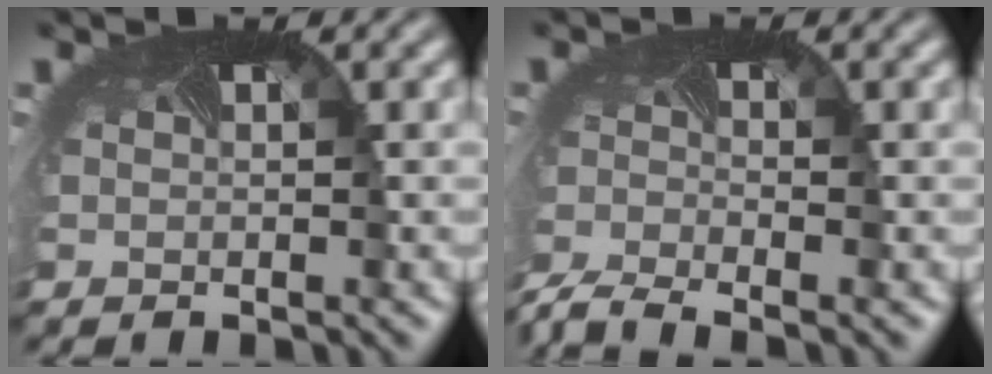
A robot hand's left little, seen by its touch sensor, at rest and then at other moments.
{"total": 4.5, "force": [-4.1, 0.7, 1.7], "torque": [-0.046, -0.028, -0.084]}